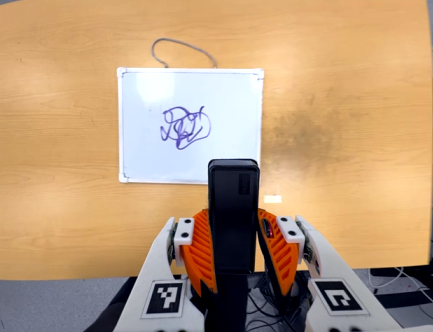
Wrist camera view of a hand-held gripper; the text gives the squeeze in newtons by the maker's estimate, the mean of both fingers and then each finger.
{"total": 4.3, "left": 3.0, "right": 5.6}